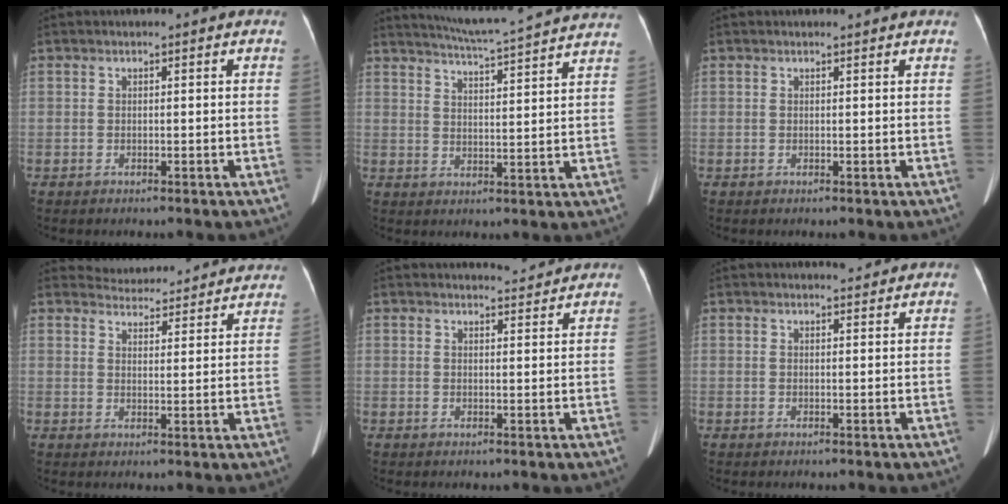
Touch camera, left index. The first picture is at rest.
{"total": 19.0, "force": [17.8, -0.5, 6.8], "torque": [-0.118, -0.015, 0.228]}
{"total": 1.5, "force": [1.4, 0.1, 0.3], "torque": [-0.010, 0.004, 0.015]}
{"total": 13.0, "force": [12.6, 2.7, 1.6], "torque": [-0.004, 0.011, 0.144]}
{"total": 2.9, "force": [2.9, 0.2, 0.0], "torque": [-0.007, -0.004, 0.037]}
{"total": 2.1, "force": [2.0, 0.4, 0.5], "torque": [-0.009, 0.000, 0.026]}